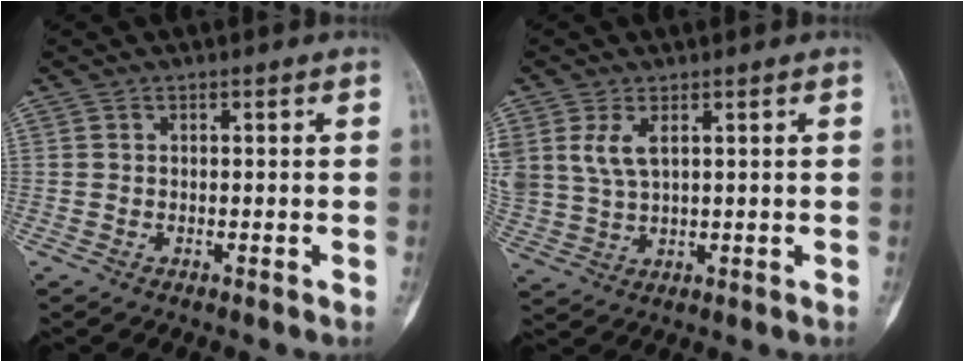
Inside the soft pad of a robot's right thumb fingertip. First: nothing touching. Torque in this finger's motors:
{"motor_torque": [-0.18, 0.34, 0.17, 0.09, 0.18]}